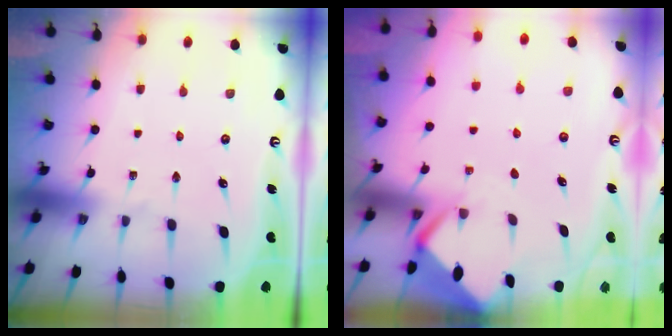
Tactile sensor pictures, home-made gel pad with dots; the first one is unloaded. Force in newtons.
{"total": 2.8, "press": 2.8, "slide": 0.2}